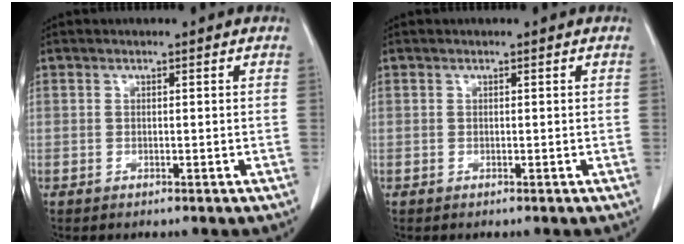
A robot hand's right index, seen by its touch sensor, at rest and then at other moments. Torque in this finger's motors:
{"motor_torque": [0.00, 0.00, 0.00, 0.00]}